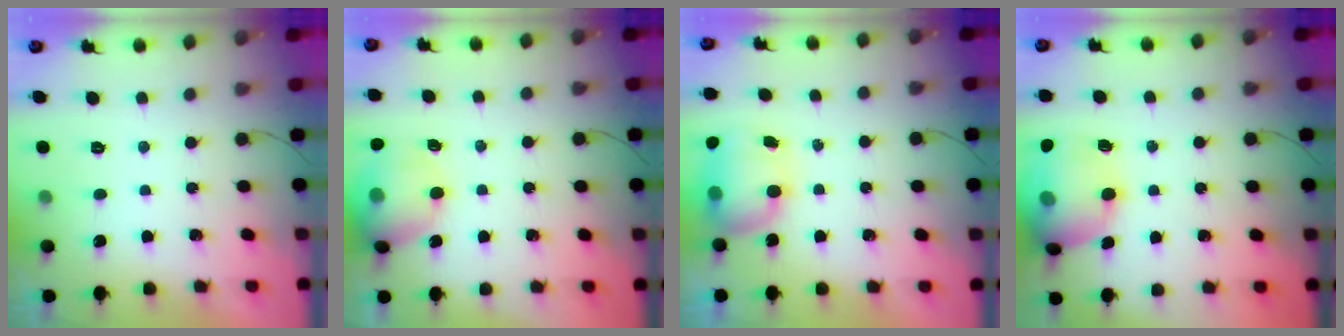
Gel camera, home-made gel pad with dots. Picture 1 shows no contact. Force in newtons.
{"total": 14.8, "press": 14.6, "slide": 2.4}
{"total": 10.7, "press": 9.1, "slide": 5.6}
{"total": 15.7, "press": 15.5, "slide": 2.6}